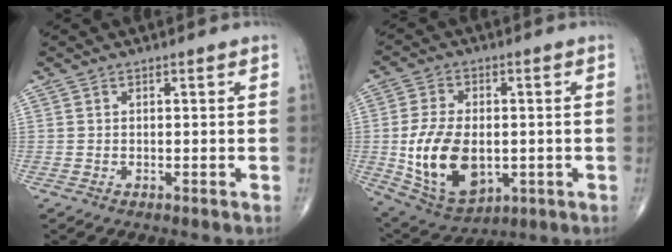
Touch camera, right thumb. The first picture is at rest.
{"total": 15.9, "force": [-1.9, 9.8, 12.5], "torque": [-0.215, -0.007, -0.012]}